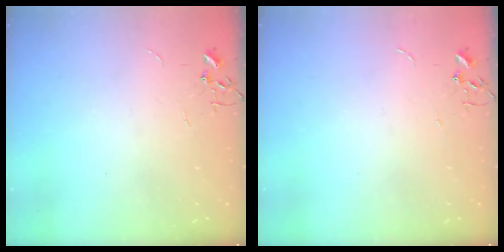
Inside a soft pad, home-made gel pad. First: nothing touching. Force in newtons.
{"total": 0.0}